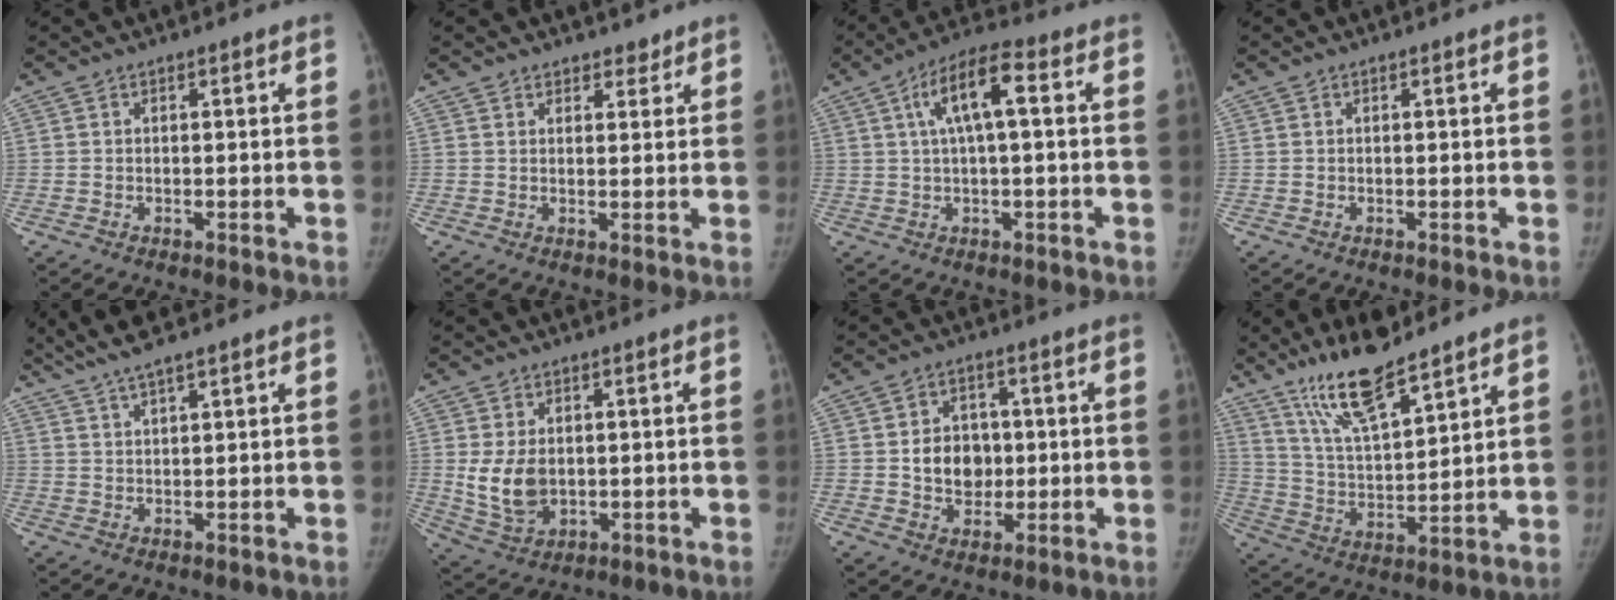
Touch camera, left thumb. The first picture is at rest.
{"total": 2.8, "force": [2.1, 1.7, 0.1], "torque": [0.030, -0.011, 0.023]}
{"total": 9.1, "force": [2.1, 2.8, 8.4], "torque": [-0.164, 0.025, 0.030]}
{"total": 0.0}
{"total": 6.5, "force": [5.2, 0.4, 3.8], "torque": [-0.080, -0.001, 0.103]}
{"total": 8.4, "force": [0.4, 6.0, 5.8], "torque": [-0.089, -0.011, 0.023]}
{"total": 8.3, "force": [0.2, 6.9, 4.5], "torque": [-0.031, 0.004, 0.004]}
{"total": 14.1, "force": [10.7, 3.4, 8.5], "torque": [-0.134, -0.061, 0.205]}